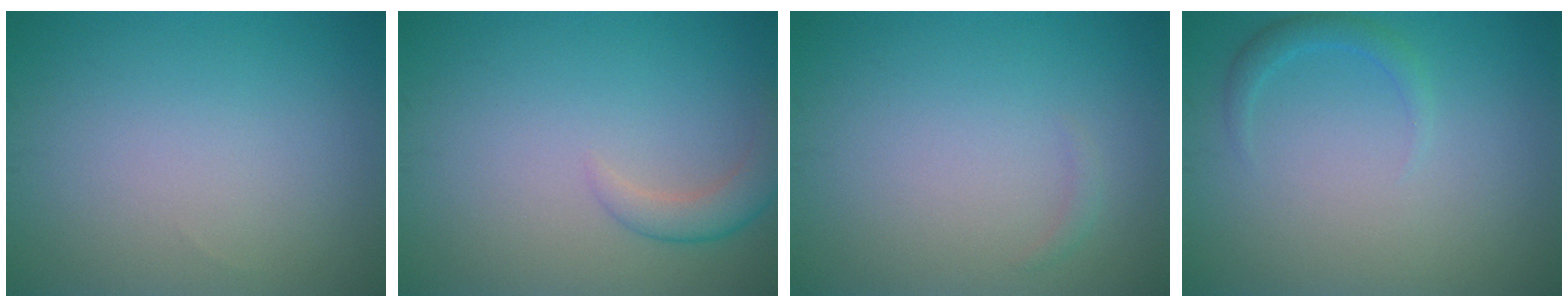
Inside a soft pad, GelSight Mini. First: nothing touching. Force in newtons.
{"total": 2.6, "press": 2.6, "slide": 0.2}
{"total": 0.5, "press": 0.5, "slide": 0.0}
{"total": 1.4, "press": 1.4, "slide": 0.1}